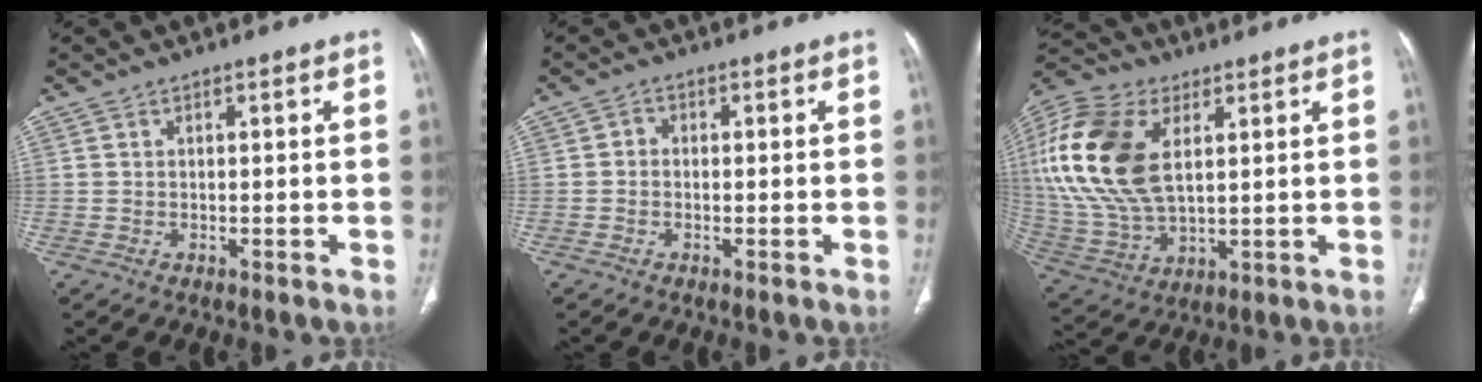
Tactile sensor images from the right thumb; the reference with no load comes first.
{"total": 1.6, "force": [-0.1, 1.5, 0.7], "torque": [-0.002, 0.007, -0.006]}
{"total": 23.3, "force": [7.0, 13.9, 17.3], "torque": [-0.382, -0.013, 0.134]}